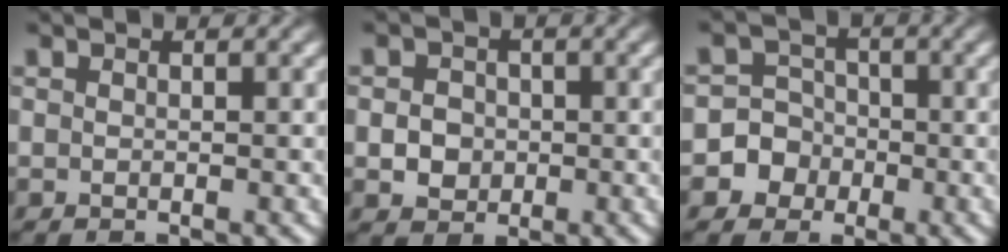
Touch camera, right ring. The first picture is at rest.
{"total": 2.3, "force": [-0.2, 2.2, 0.6], "torque": [-0.014, -0.010, 0.000]}
{"total": 7.0, "force": [-2.0, 6.6, 1.6], "torque": [-0.059, -0.020, -0.039]}